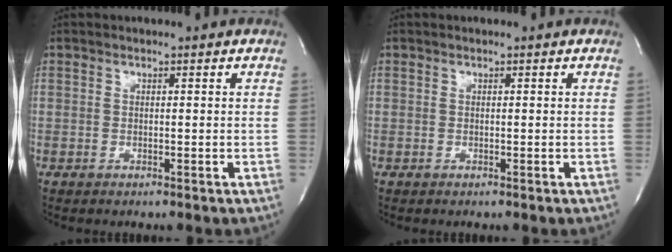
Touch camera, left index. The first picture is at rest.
{"total": 0.0}